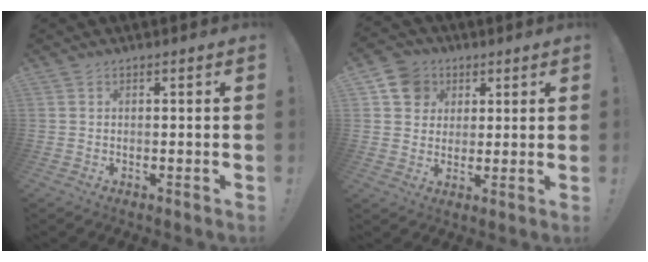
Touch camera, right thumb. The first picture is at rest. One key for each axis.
{"total": 9.7, "fx": 3.6, "fy": 8.6, "fz": 2.7, "tx": -0.028, "ty": -0.015, "tz": 0.073}